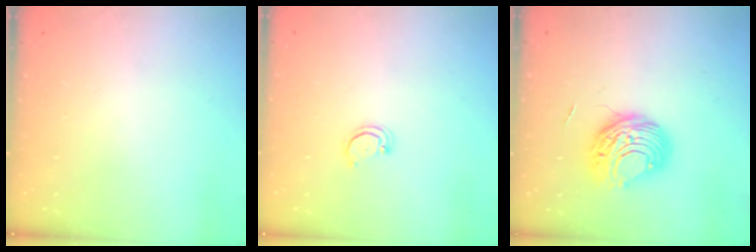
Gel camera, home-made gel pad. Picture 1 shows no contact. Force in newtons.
{"total": 2.2, "press": 2.2, "slide": 0.2}
{"total": 9.4, "press": 9.4, "slide": 0.8}